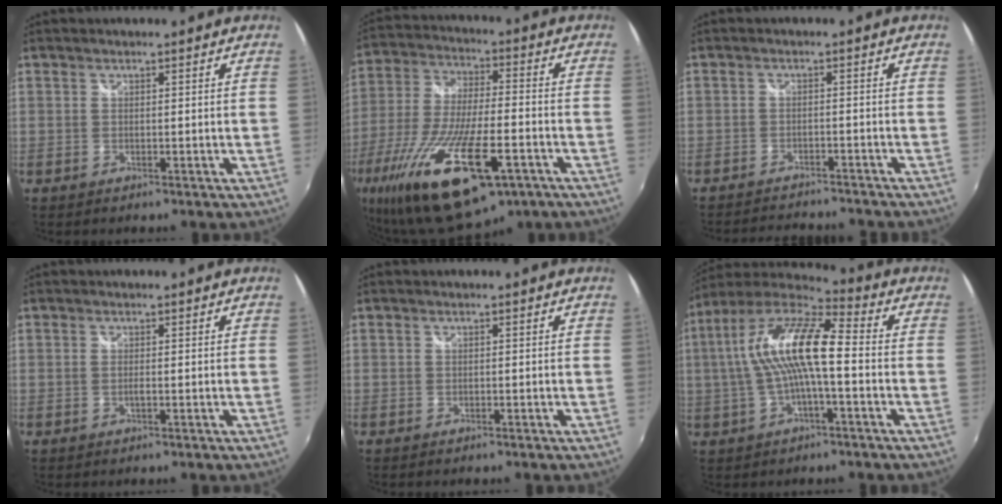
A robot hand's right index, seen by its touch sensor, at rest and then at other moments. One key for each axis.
{"total": 27.6, "fx": -14.8, "fy": 9.9, "fz": 21.1, "tx": -0.441, "ty": -0.071, "tz": -0.248}
{"total": 9.1, "fx": -8.4, "fy": 1.4, "fz": 3.2, "tx": -0.074, "ty": -0.012, "tz": -0.122}
{"total": 0.8, "fx": -0.3, "fy": -0.1, "fz": 0.8, "tx": -0.014, "ty": 0.000, "tz": -0.008}
{"total": 0.6, "fx": -0.5, "fy": 0.2, "fz": 0.2, "tx": -0.005, "ty": -0.003, "tz": -0.011}
{"total": 14.9, "fx": 0.2, "fy": 4.0, "fz": 14.4, "tx": -0.267, "ty": 0.018, "tz": -0.004}